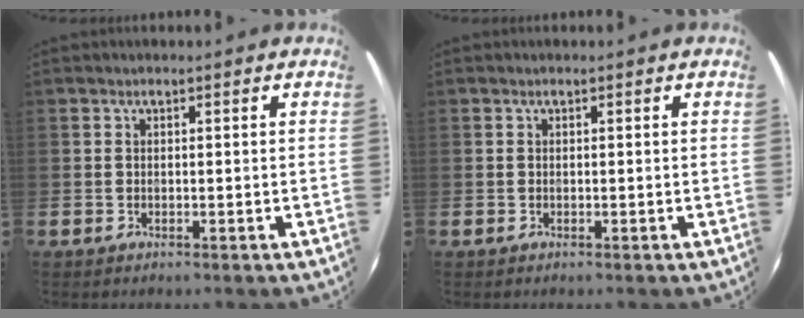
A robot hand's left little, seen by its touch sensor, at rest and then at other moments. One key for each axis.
{"total": 0.0}